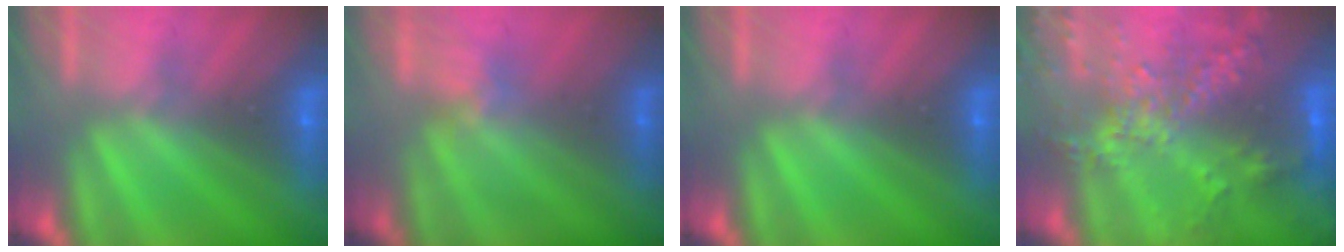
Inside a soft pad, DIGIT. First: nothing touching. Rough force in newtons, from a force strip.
{"total": 2.3}
{"total": 0.0}
{"total": 6.1}